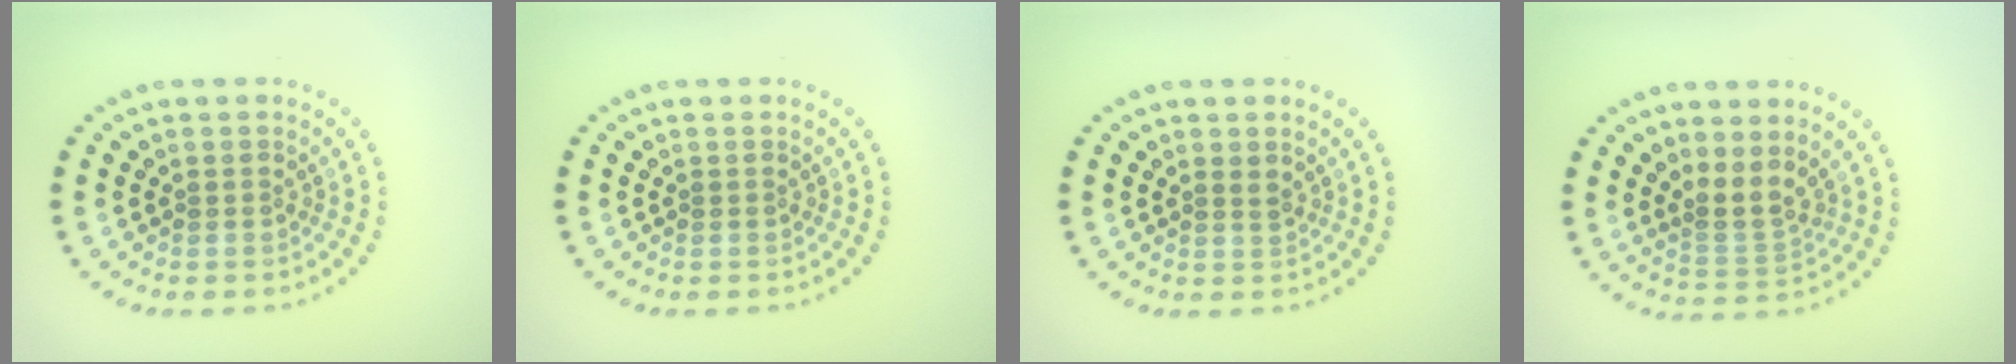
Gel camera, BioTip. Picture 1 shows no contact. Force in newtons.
{"total": 0.0}
{"total": 0.5, "press": 0.3, "slide": 0.4}
{"total": 2.4, "press": 1.7, "slide": 1.7}